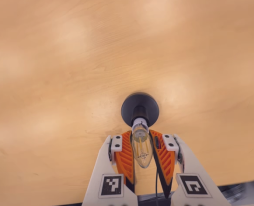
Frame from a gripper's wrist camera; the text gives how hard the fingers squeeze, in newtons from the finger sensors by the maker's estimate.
{"total": 20.7, "left": 18.9, "right": 22.6}